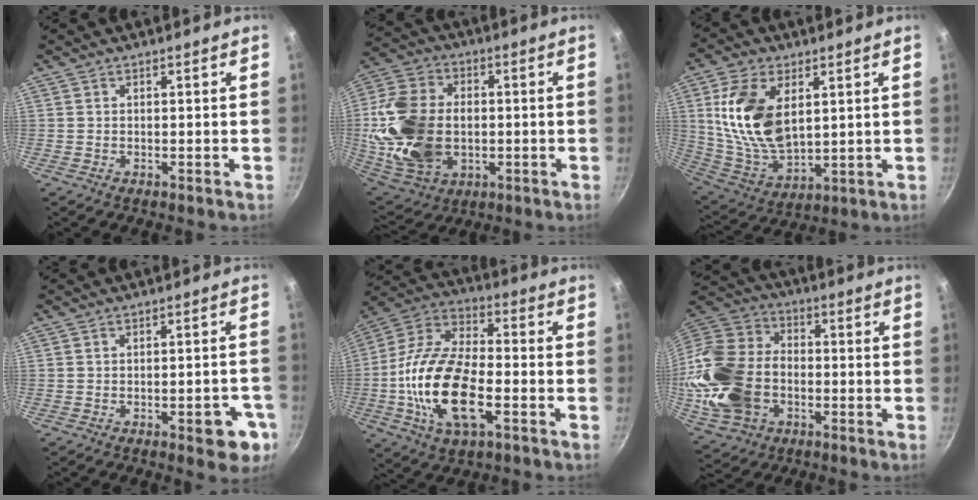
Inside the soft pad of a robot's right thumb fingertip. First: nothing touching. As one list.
[{"total": 20.8, "force": [-1.0, 14.6, 14.8], "torque": [-0.285, 0.013, -0.008]}, {"total": 17.0, "force": [4.3, 9.9, 13.2], "torque": [-0.240, -0.026, 0.096]}, {"total": 7.4, "force": [-3.2, 3.0, 5.9], "torque": [-0.048, 0.020, -0.034]}, {"total": 20.2, "force": [-4.9, 9.9, 17.0], "torque": [-0.319, 0.029, -0.105]}, {"total": 20.8, "force": [-4.2, 15.1, 13.6], "torque": [-0.266, 0.034, -0.076]}]